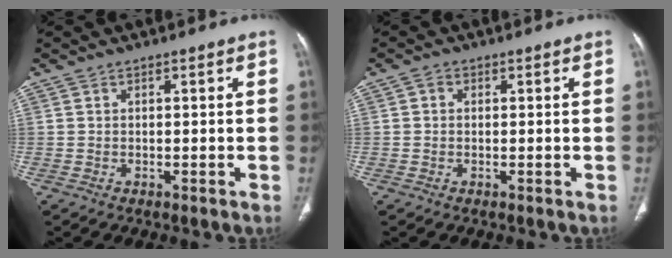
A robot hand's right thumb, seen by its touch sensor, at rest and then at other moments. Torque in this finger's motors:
{"motor_torque": [-0.33, 0.21, 0.15, -0.27, -0.07]}